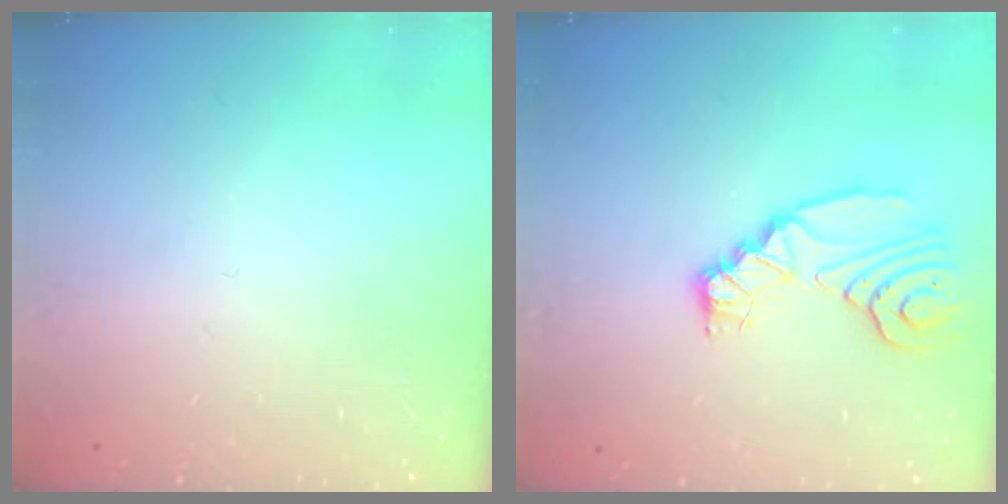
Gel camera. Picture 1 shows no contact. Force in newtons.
{"total": 9.3, "press": 9.3, "slide": 0.8}